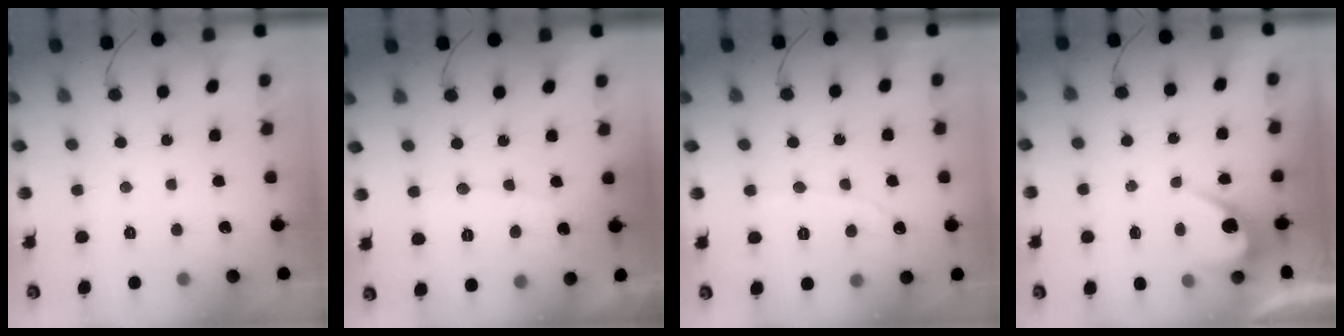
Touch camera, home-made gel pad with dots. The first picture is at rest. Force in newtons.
{"total": 6.5, "press": 6.5, "slide": 0.6}
{"total": 1.7, "press": 1.7, "slide": 0.1}
{"total": 4.7, "press": 4.7, "slide": 0.3}